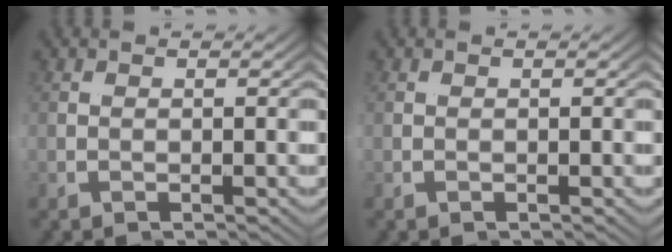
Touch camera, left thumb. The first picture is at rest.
{"total": 0.0}